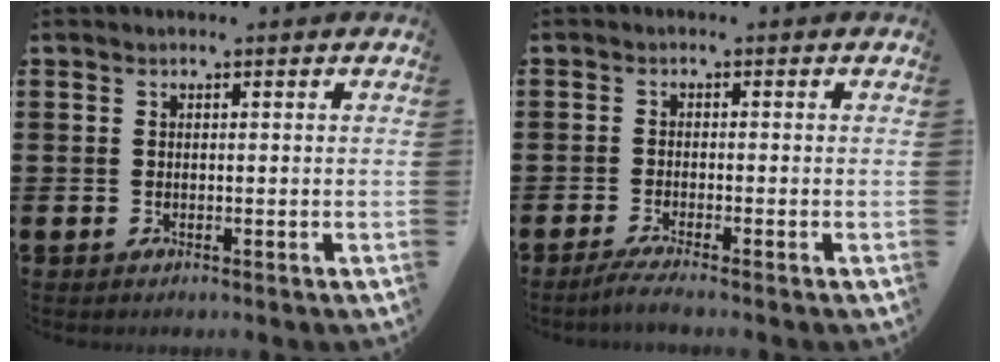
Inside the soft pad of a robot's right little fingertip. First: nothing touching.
{"total": 1.8, "force": [-1.3, 0.0, 1.3], "torque": [-0.021, 0.001, -0.023]}